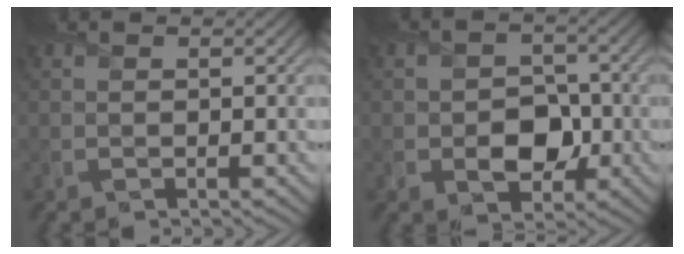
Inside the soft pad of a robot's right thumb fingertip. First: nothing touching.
{"total": 5.3, "force": [-1.3, 4.0, 3.1], "torque": [-0.042, -0.005, -0.031]}